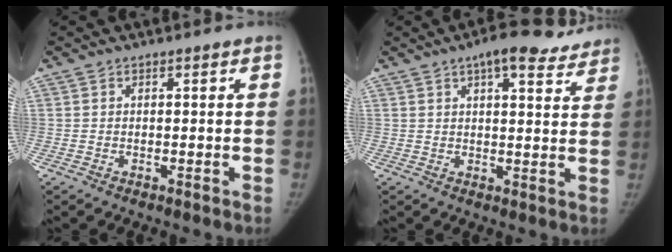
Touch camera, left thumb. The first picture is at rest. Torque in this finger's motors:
{"motor_torque": [0.42, -0.17, 0.55, -0.53, 0.04]}